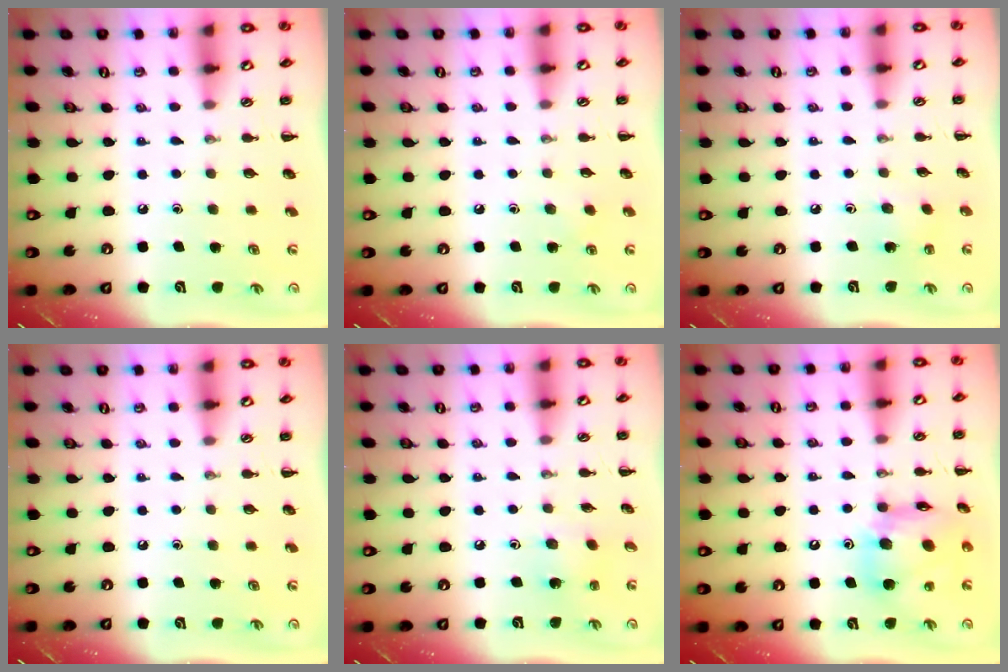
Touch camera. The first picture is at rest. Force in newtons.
{"total": 3.7, "press": 3.5, "slide": 1.0}
{"total": 3.2, "press": 3.0, "slide": 1.0}
{"total": 0.0}
{"total": 1.5, "press": 1.4, "slide": 0.5}
{"total": 13.9, "press": 13.3, "slide": 3.9}